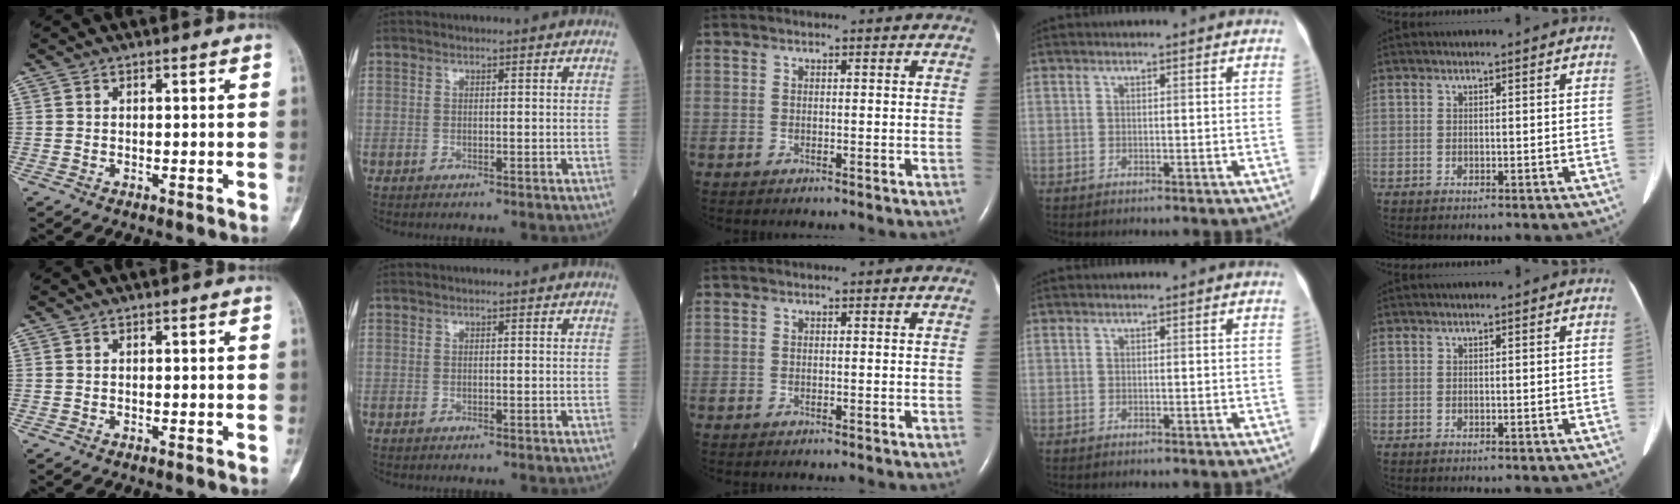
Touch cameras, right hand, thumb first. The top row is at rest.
{}